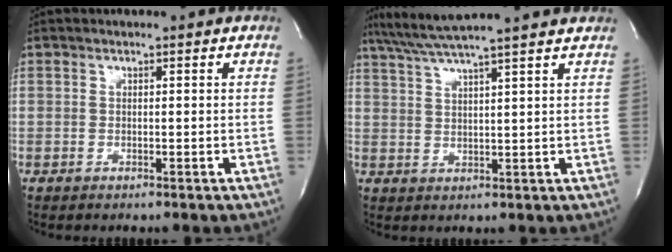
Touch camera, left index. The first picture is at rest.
{"total": 12.6, "force": [10.7, -0.9, 6.6], "torque": [-0.120, 0.030, 0.151]}